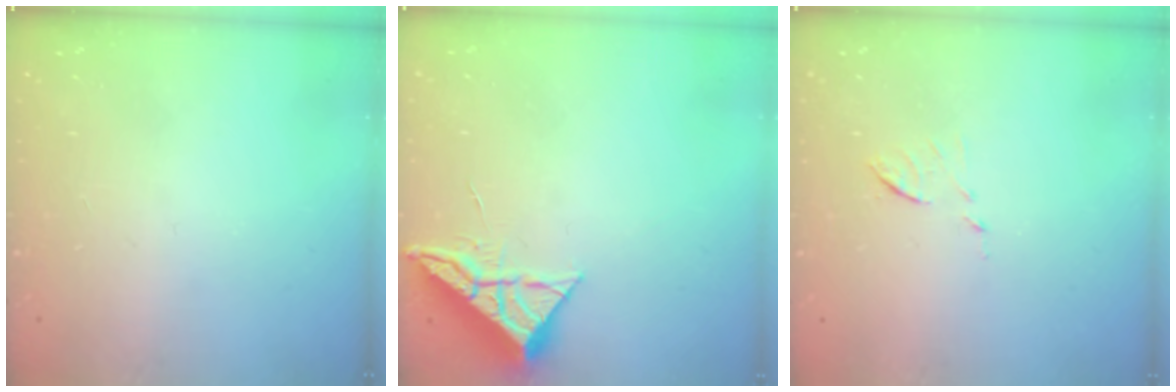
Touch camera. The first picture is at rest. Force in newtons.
{"total": 6.6, "press": 6.6, "slide": 0.3}
{"total": 6.2, "press": 6.2, "slide": 0.2}